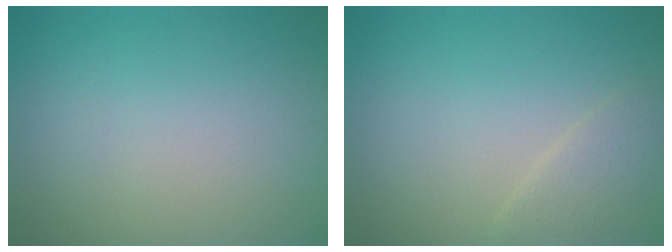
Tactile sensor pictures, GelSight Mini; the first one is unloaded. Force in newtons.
{"total": 2.2, "press": 2.1, "slide": 0.1}